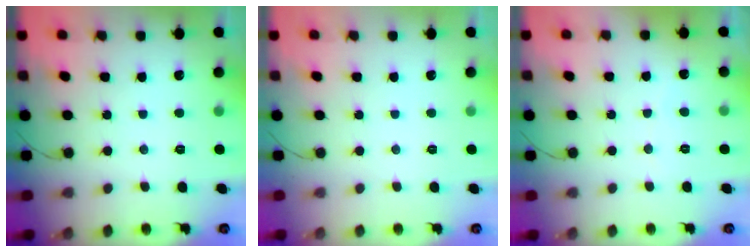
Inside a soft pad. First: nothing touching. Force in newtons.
{"total": 0.0}
{"total": 1.9, "press": 1.9, "slide": 0.2}